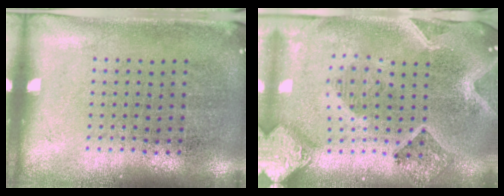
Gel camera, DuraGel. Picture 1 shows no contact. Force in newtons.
{"total": 3.0, "press": 2.6, "slide": 1.6}